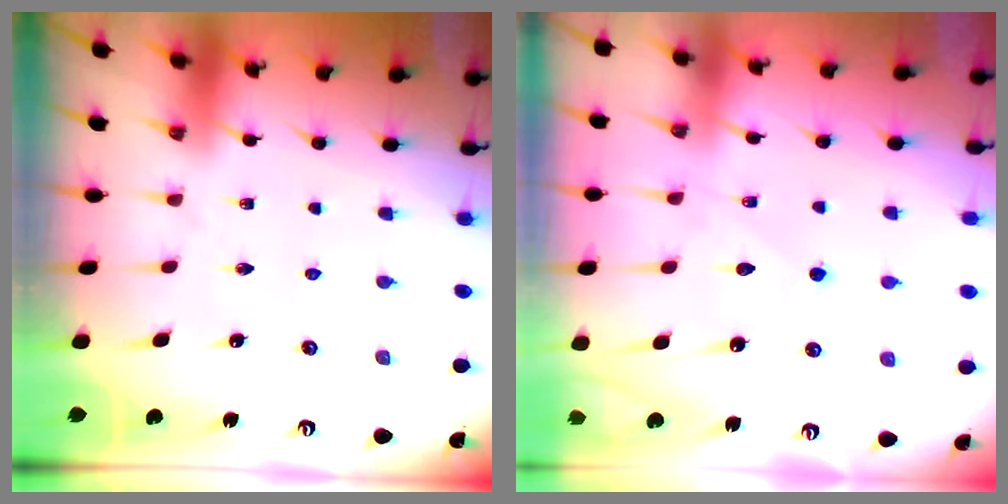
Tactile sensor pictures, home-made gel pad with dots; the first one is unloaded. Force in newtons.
{"total": 10.4, "press": 10.4, "slide": 1.0}